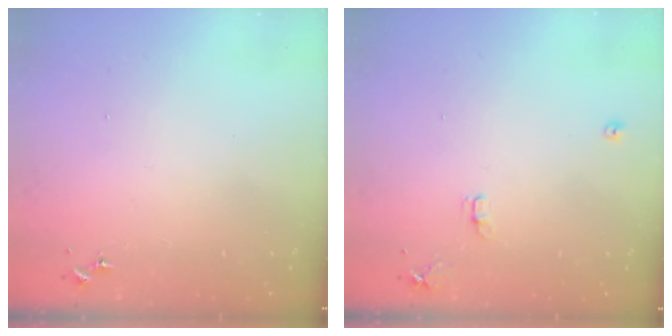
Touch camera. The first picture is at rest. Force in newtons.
{"total": 7.2, "press": 7.2, "slide": 0.8}